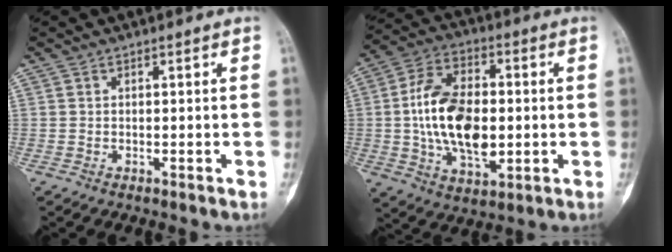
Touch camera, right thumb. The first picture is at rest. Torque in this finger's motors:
{"motor_torque": [0.31, 0.92, 0.77, -0.51, 0.20]}